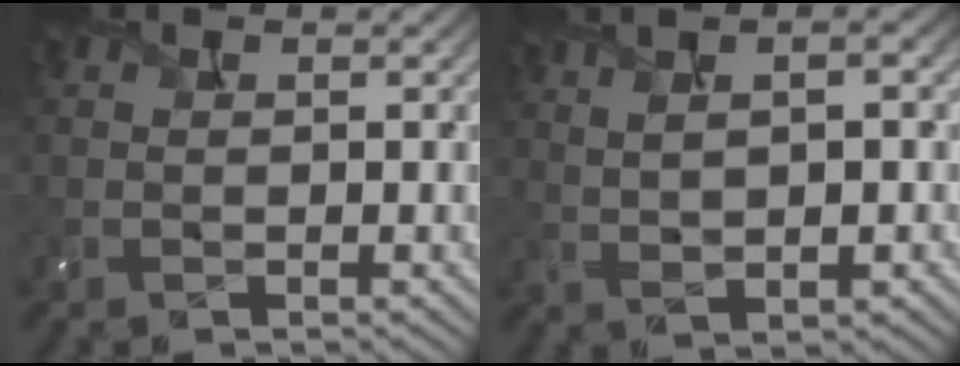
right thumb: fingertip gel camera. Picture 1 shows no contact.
{"total": 6.7, "force": [2.6, 2.6, 5.6], "torque": [-0.080, 0.024, 0.038]}